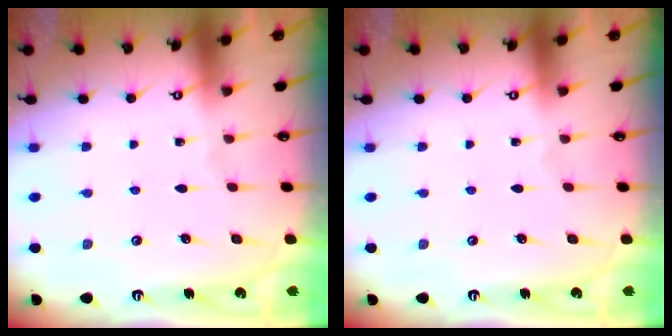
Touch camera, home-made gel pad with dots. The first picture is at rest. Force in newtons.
{"total": 0.0}